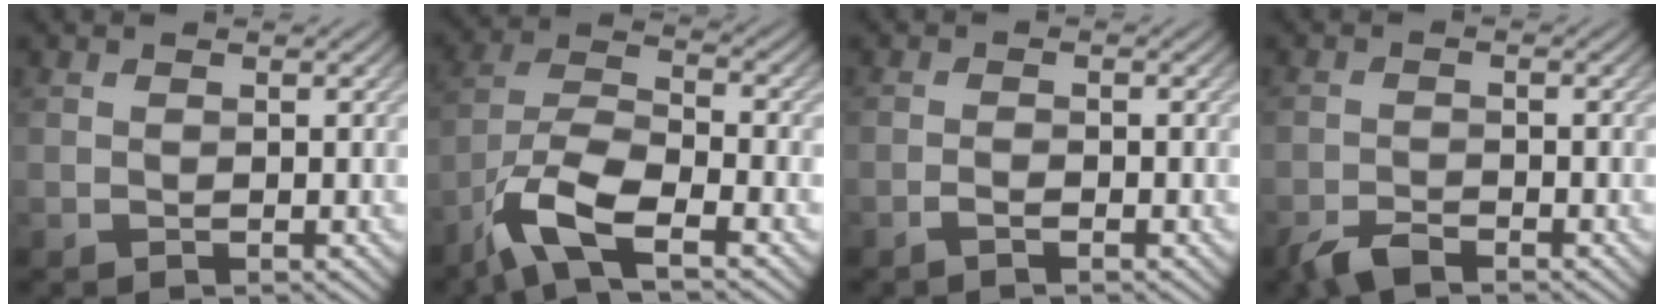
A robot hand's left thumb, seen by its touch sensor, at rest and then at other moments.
{"total": 9.9, "force": [-6.0, 3.3, 7.2], "torque": [-0.145, -0.001, -0.133]}
{"total": 1.4, "force": [-1.0, 0.2, 1.0], "torque": [-0.019, 0.004, -0.022]}
{"total": 3.0, "force": [-2.5, 0.8, 1.5], "torque": [-0.033, -0.002, -0.055]}